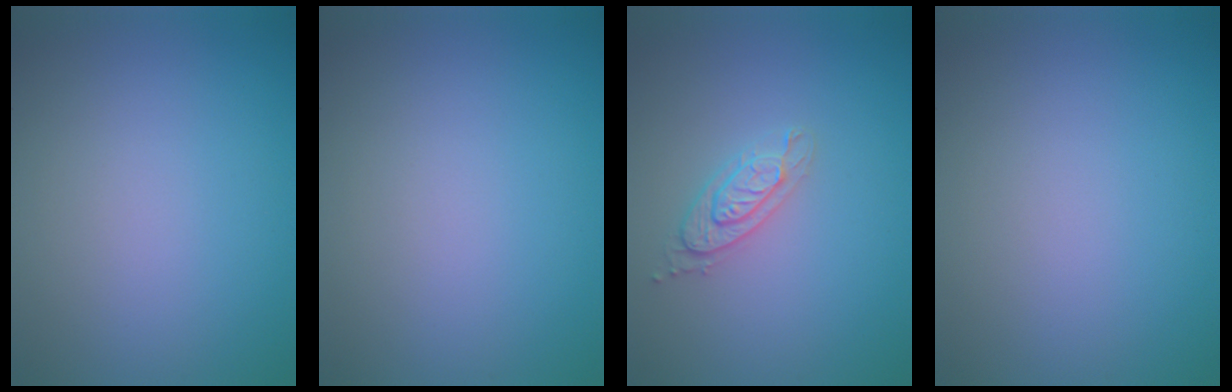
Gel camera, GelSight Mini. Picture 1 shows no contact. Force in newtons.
{"total": 0.0}
{"total": 2.1, "press": 2.1, "slide": 0.4}
{"total": 0.0}